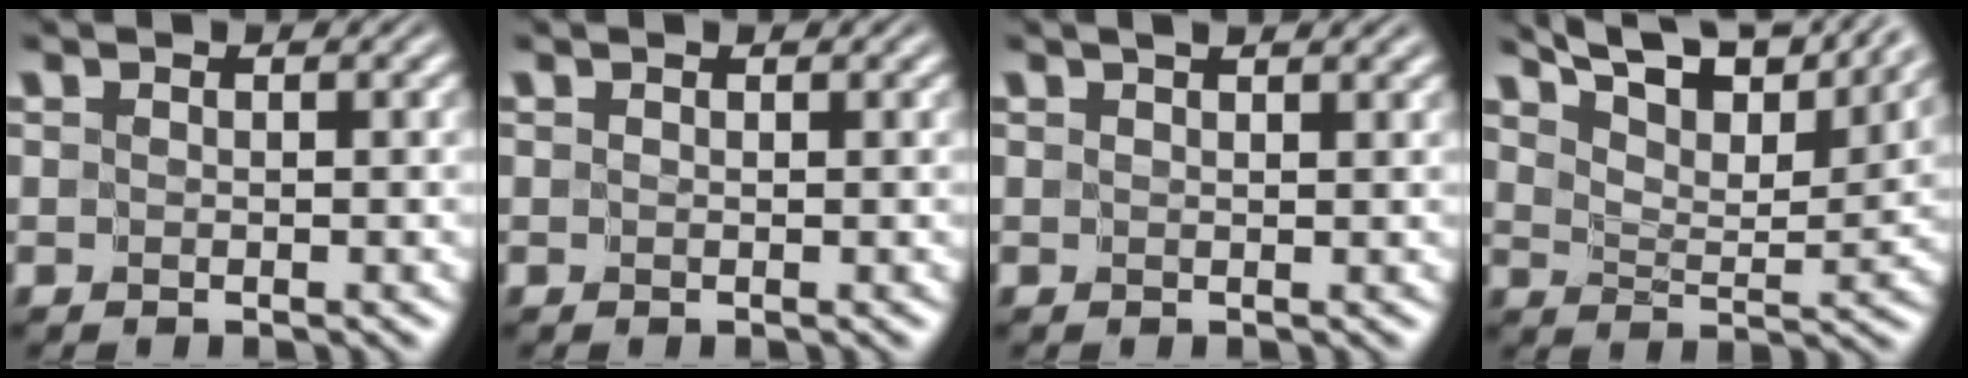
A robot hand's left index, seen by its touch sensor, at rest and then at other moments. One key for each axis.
{"total": 0.0}
{"total": 1.5, "fx": 1.3, "fy": 0.0, "fz": 0.7, "tx": -0.007, "ty": -0.001, "tz": 0.013}
{"total": 11.6, "fx": 10.2, "fy": 2.2, "fz": 5.1, "tx": -0.080, "ty": 0.007, "tz": 0.134}